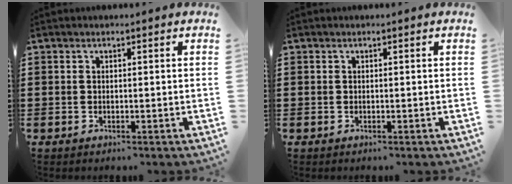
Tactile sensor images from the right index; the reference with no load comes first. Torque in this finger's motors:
{"motor_torque": [0.83, 1.31, -0.01, 0.01]}